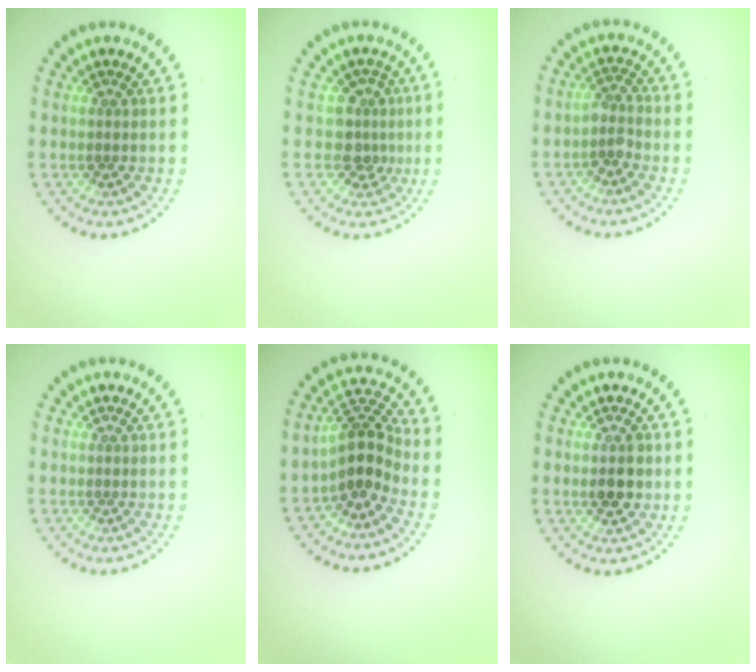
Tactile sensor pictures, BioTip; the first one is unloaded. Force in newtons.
{"total": 2.6, "press": 2.0, "slide": 1.7}
{"total": 1.7, "press": 1.3, "slide": 1.2}
{"total": 0.0}
{"total": 3.7, "press": 2.9, "slide": 2.4}
{"total": 2.7, "press": 2.7, "slide": 0.2}